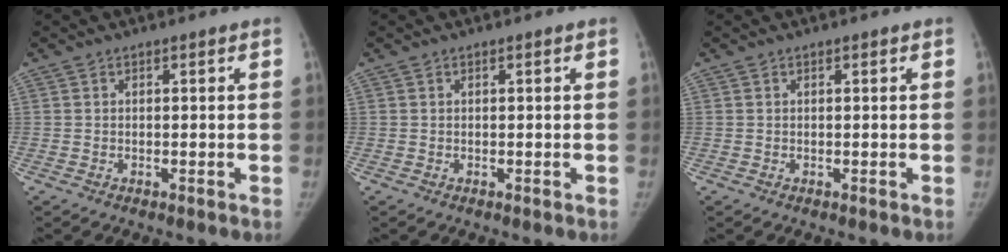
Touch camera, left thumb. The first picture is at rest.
{"total": 0.0}
{"total": 0.0}